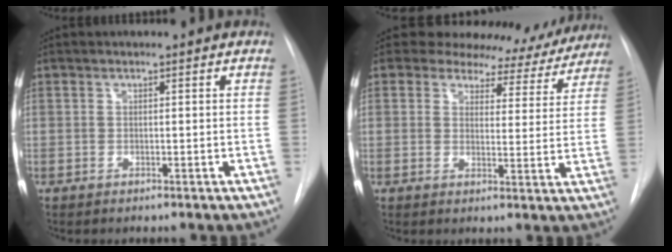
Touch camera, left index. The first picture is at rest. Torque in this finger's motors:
{"motor_torque": [0.99, -1.15, -0.02, 0.00]}